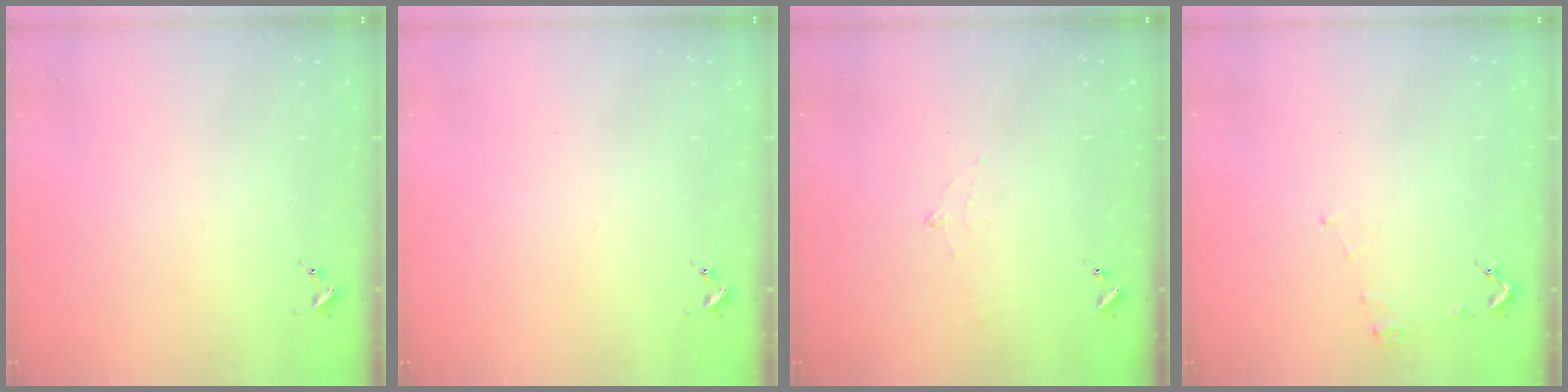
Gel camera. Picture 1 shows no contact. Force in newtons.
{"total": 0.0}
{"total": 6.7, "press": 6.7, "slide": 0.7}
{"total": 3.7, "press": 3.7, "slide": 0.5}